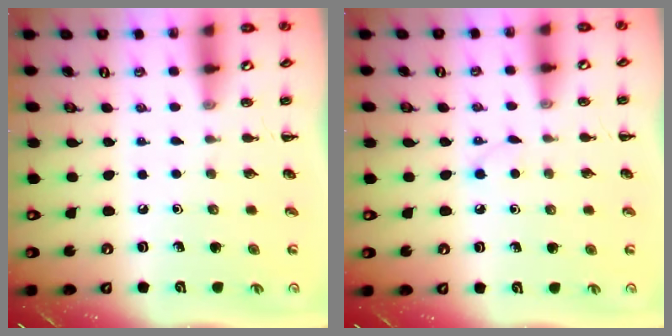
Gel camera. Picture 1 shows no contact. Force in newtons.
{"total": 2.2, "press": 2.0, "slide": 0.8}